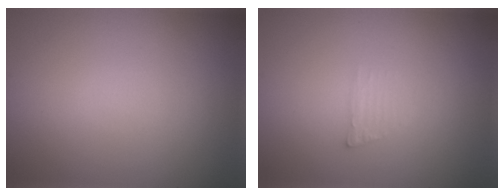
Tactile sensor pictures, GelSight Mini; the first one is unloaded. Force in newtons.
{"total": 1.0, "press": 1.0, "slide": 0.2}